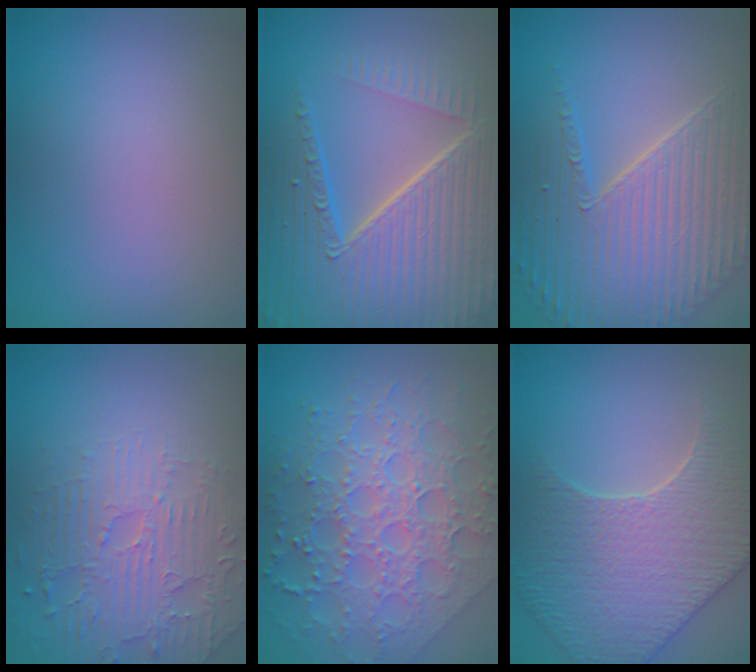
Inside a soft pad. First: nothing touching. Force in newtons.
{"total": 10.5, "press": 6.7, "slide": 8.1}
{"total": 6.9, "press": 5.5, "slide": 4.2}
{"total": 4.6, "press": 3.8, "slide": 2.6}
{"total": 8.8, "press": 6.3, "slide": 6.1}
{"total": 6.2, "press": 5.6, "slide": 2.7}